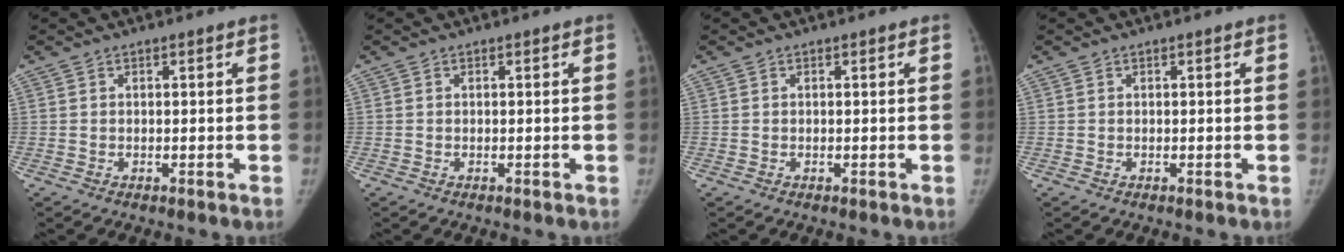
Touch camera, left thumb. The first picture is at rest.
{"total": 0.0}
{"total": 0.0}
{"total": 0.0}